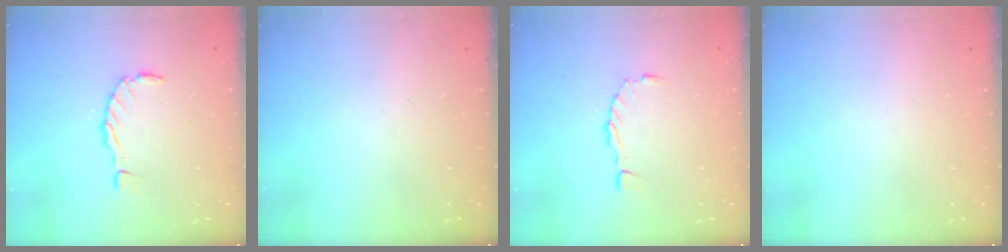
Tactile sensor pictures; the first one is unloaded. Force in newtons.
{"total": 0.0}
{"total": 0.0}
{"total": 0.0}